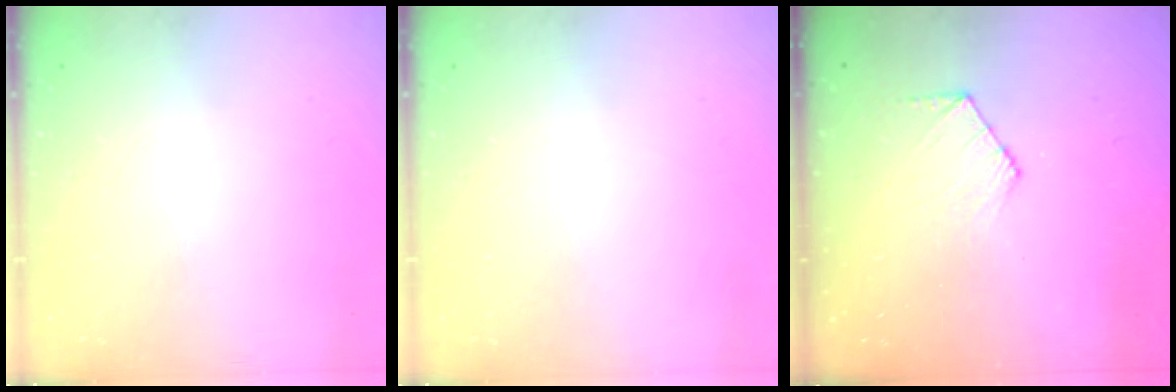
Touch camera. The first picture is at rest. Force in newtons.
{"total": 0.0}
{"total": 6.5, "press": 6.5, "slide": 0.6}